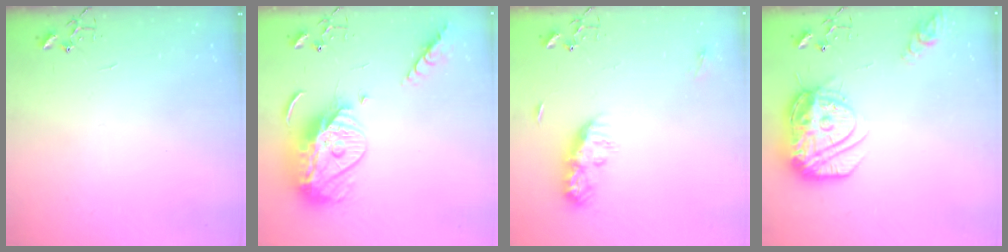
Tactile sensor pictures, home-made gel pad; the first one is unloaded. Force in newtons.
{"total": 17.5, "press": 17.4, "slide": 1.6}
{"total": 8.7, "press": 8.7, "slide": 0.4}
{"total": 19.4, "press": 19.3, "slide": 1.7}